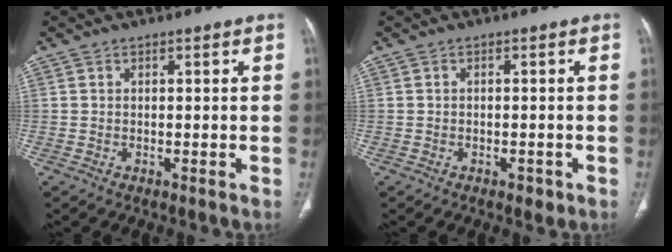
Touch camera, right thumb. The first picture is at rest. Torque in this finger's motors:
{"motor_torque": [0.62, 0.76, -0.36, -0.09, -0.01]}